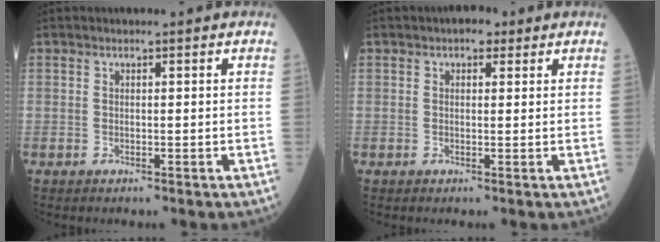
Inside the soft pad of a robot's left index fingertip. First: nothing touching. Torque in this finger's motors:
{"motor_torque": [0.12, -0.13, 0.13, 0.03]}